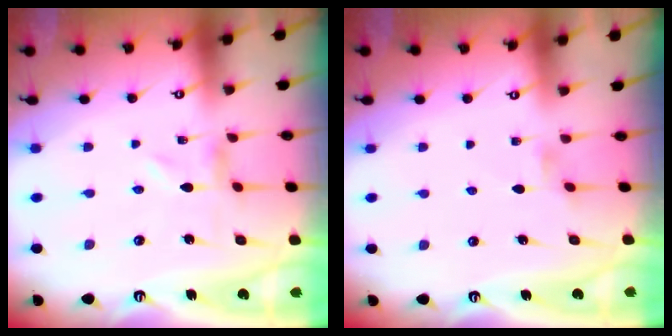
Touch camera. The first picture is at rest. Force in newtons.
{"total": 0.9, "press": 0.8, "slide": 0.3}